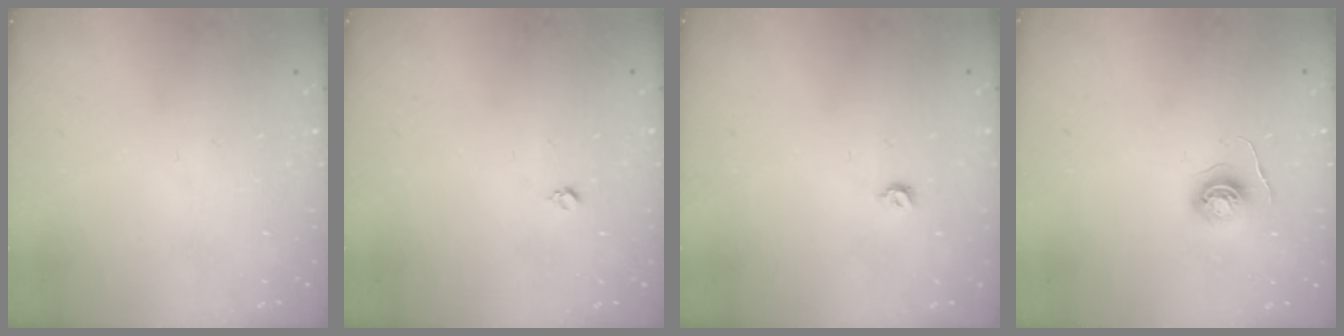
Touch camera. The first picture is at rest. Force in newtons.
{"total": 3.0, "press": 2.9, "slide": 0.4}
{"total": 3.9, "press": 3.8, "slide": 0.8}
{"total": 5.3, "press": 5.3, "slide": 0.5}